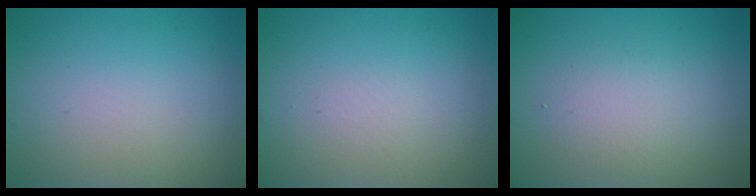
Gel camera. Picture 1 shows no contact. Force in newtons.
{"total": 0.6, "press": 0.6, "slide": 0.1}
{"total": 2.5, "press": 2.5, "slide": 0.2}